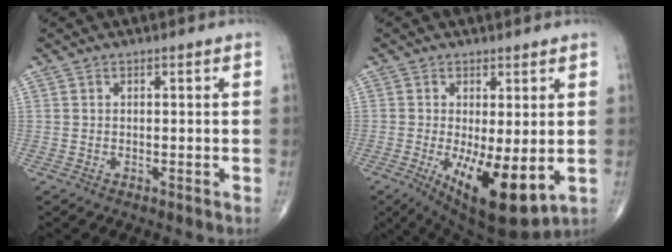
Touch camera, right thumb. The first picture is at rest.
{"total": 12.6, "force": [-2.6, 4.4, 11.6], "torque": [-0.183, -0.028, -0.024]}